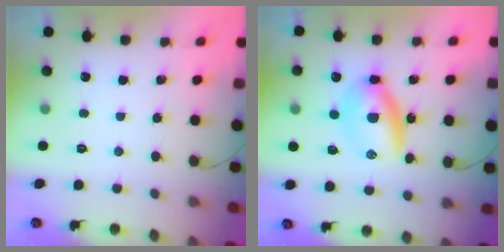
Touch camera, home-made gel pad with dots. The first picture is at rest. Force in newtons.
{"total": 7.0, "press": 7.0, "slide": 0.9}